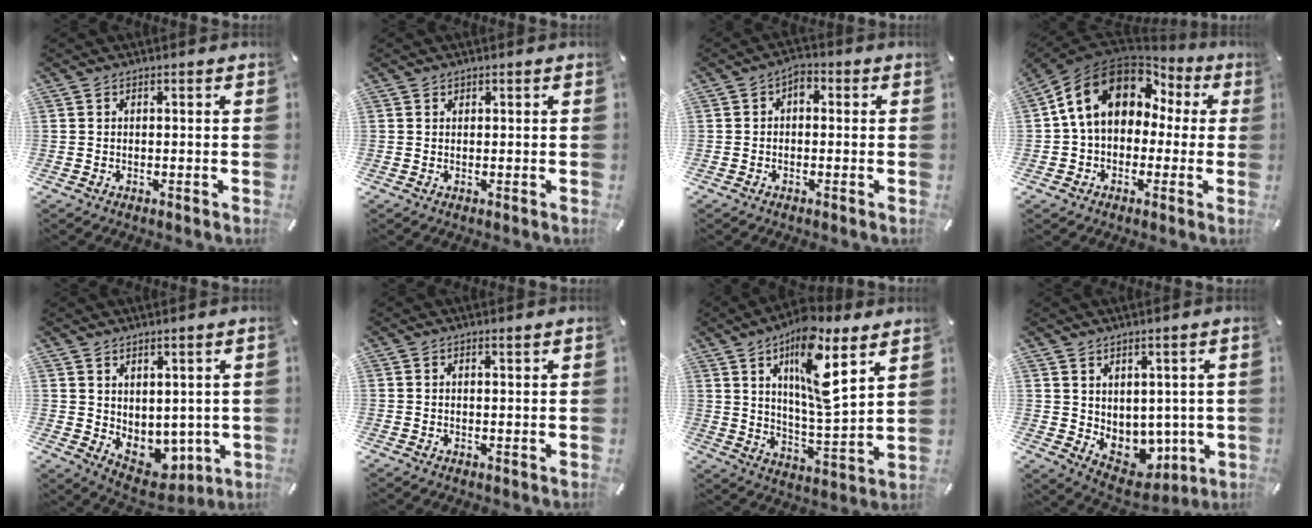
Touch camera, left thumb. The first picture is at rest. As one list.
[{"total": 0.6, "force": [0.4, 0.4, 0.0], "torque": [0.002, 0.002, 0.008]}, {"total": 2.9, "force": [-0.5, 2.0, 2.0], "torque": [-0.031, 0.010, -0.013]}, {"total": 15.4, "force": [5.0, 11.4, 9.2], "torque": [-0.193, -0.012, 0.085]}, {"total": 5.2, "force": [1.4, 4.7, 1.6], "torque": [-0.012, -0.031, 0.035]}, {"total": 0.6, "force": [0.5, 0.1, 0.4], "torque": [-0.008, -0.001, 0.009]}, {"total": 15.7, "force": [8.9, 4.7, 12.1], "torque": [-0.217, -0.040, 0.146]}, {"total": 7.0, "force": [2.0, 6.5, 1.6], "torque": [-0.019, -0.034, 0.049]}]